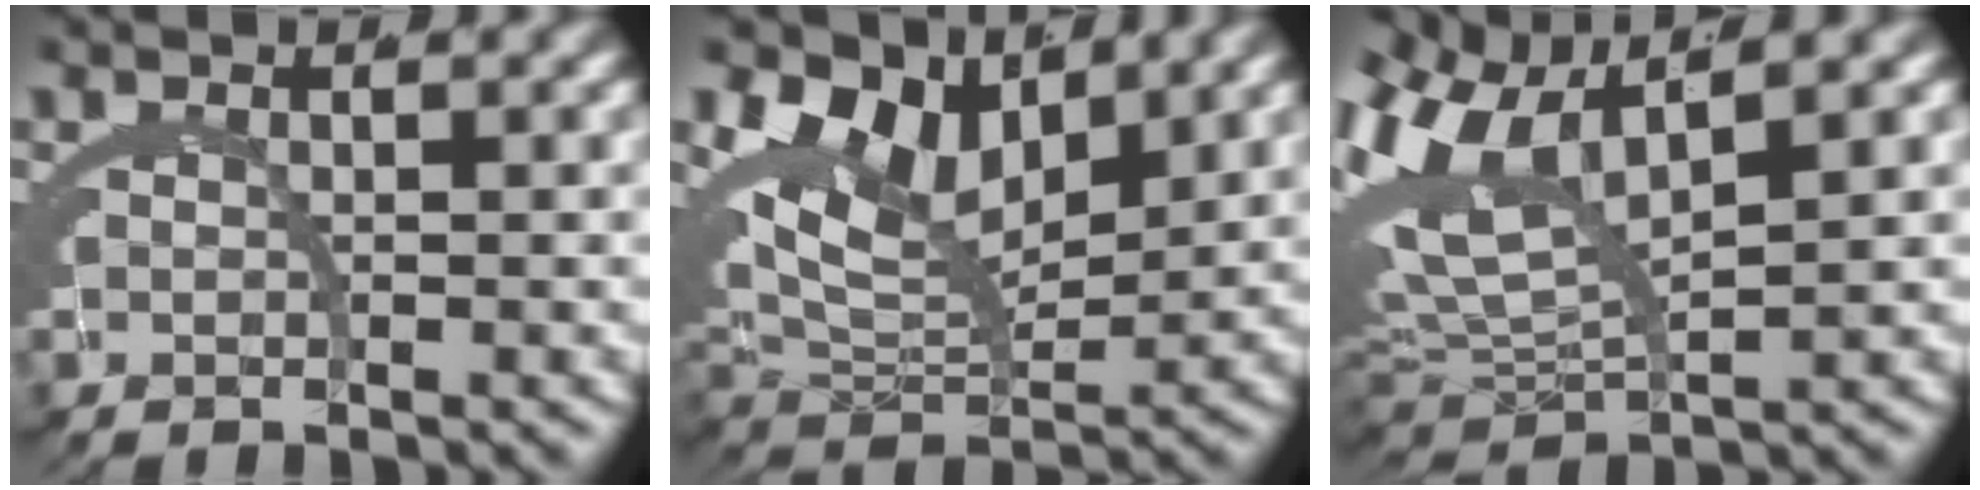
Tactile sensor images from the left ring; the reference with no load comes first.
{"total": 11.3, "force": [3.0, 8.1, 7.3], "torque": [-0.155, -0.015, 0.049]}
{"total": 8.9, "force": [2.1, 6.0, 6.2], "torque": [-0.145, 0.000, 0.032]}